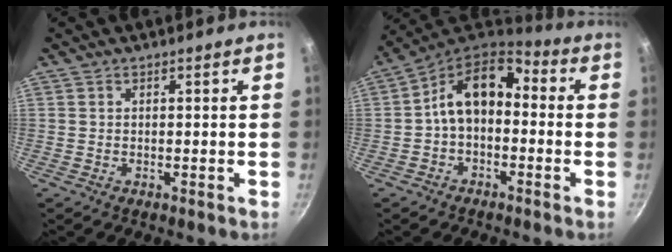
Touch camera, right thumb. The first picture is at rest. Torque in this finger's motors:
{"motor_torque": [0.09, 1.73, 1.31, -0.50, 0.43]}